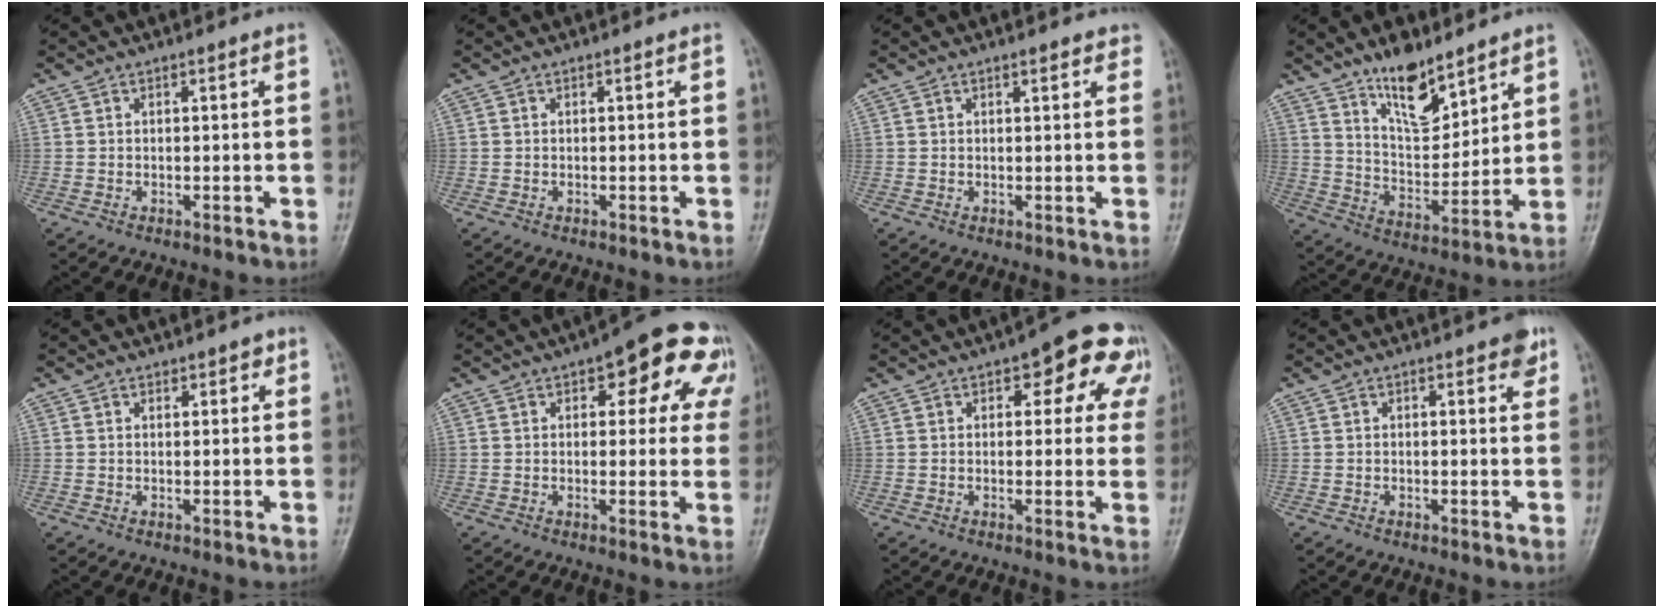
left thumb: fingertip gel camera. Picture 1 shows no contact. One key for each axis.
{"total": 0.0}
{"total": 2.6, "fx": 2.0, "fy": 1.0, "fz": 1.3, "tx": 0.003, "ty": -0.002, "tz": 0.019}
{"total": 11.8, "fx": 8.5, "fy": 4.8, "fz": 6.6, "tx": -0.085, "ty": -0.070, "tz": 0.158}
{"total": 1.9, "fx": 1.3, "fy": 1.2, "fz": 0.7, "tx": 0.009, "ty": -0.005, "tz": 0.014}
{"total": 14.9, "fx": 6.4, "fy": 6.8, "fz": 11.7, "tx": -0.094, "ty": 0.003, "tz": 0.070}
{"total": 12.6, "fx": 5.6, "fy": 5.9, "fz": 9.6, "tx": -0.065, "ty": 0.002, "tz": 0.058}
{"total": 3.3, "fx": 2.0, "fy": 1.3, "fz": 2.3, "tx": -0.016, "ty": -0.006, "tz": 0.021}